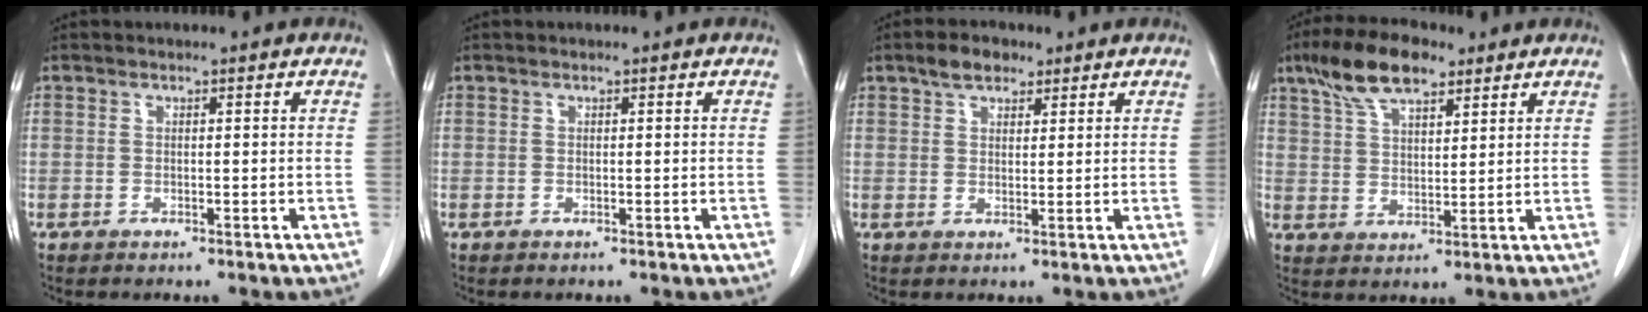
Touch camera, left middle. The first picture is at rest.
{"total": 0.0}
{"total": 4.0, "force": [2.8, 2.1, 1.9], "torque": [-0.037, 0.009, 0.050]}
{"total": 9.9, "force": [6.8, 3.7, 6.2], "torque": [-0.123, 0.020, 0.126]}